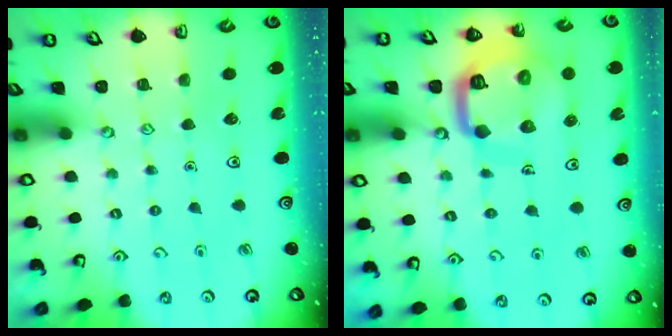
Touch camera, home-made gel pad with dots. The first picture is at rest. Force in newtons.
{"total": 14.0, "press": 13.9, "slide": 1.5}